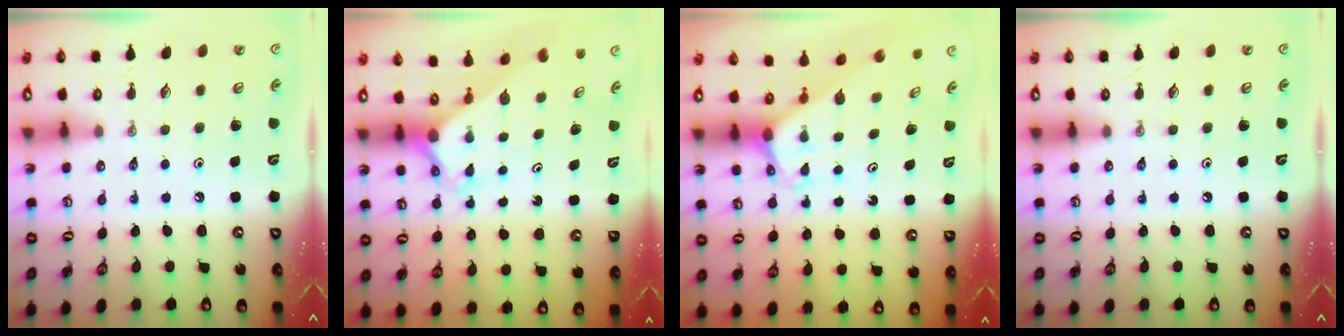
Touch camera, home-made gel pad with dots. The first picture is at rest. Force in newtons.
{"total": 2.6, "press": 2.6, "slide": 0.2}
{"total": 2.1, "press": 2.1, "slide": 0.1}
{"total": 0.0}